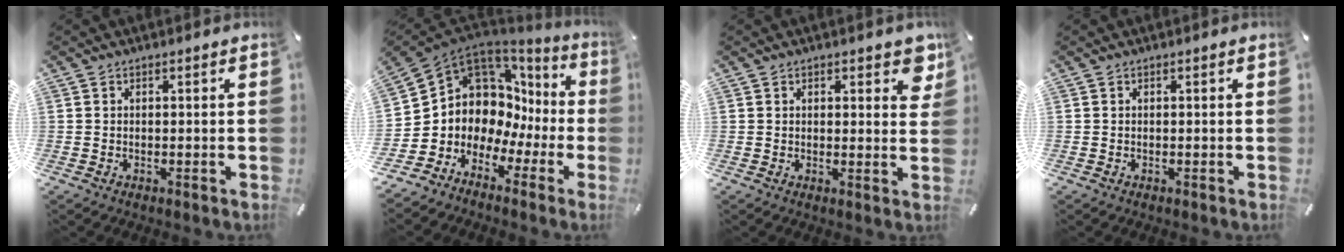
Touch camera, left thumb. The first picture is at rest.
{"total": 7.6, "force": [2.8, 6.9, 1.4], "torque": [-0.053, -0.070, 0.056]}
{"total": 4.6, "force": [2.5, 2.4, 3.0], "torque": [-0.025, -0.011, 0.037]}
{"total": 0.0}